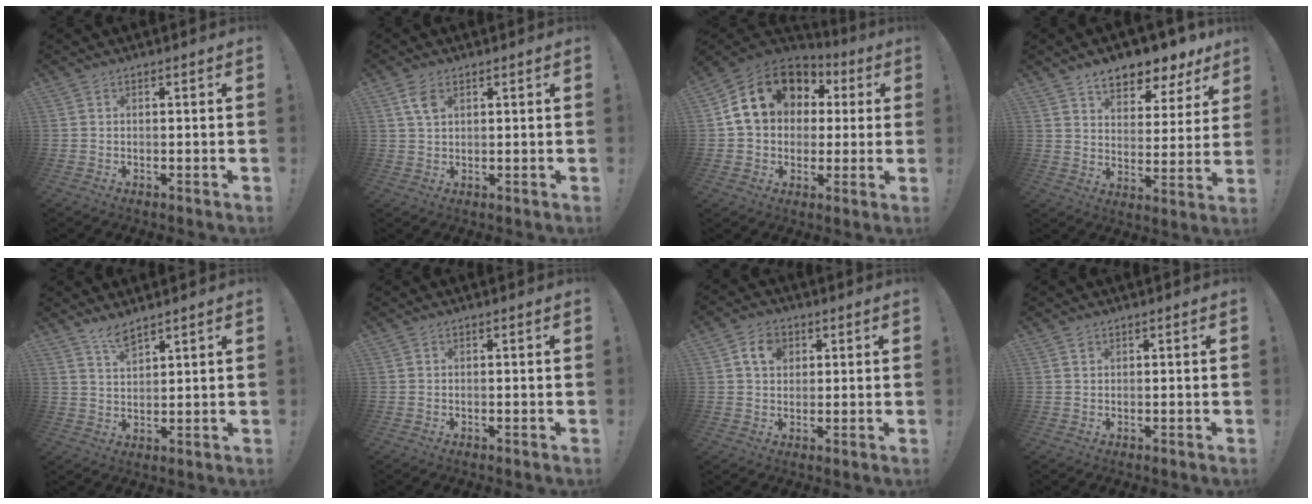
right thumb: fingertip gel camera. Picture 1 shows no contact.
{"total": 4.3, "force": [2.0, 2.2, 3.0], "torque": [-0.059, -0.001, 0.038]}
{"total": 17.4, "force": [5.9, 13.4, 9.4], "torque": [-0.148, -0.009, 0.119]}
{"total": 9.4, "force": [7.4, 4.0, 4.1], "torque": [-0.062, -0.061, 0.131]}
{"total": 5.1, "force": [4.2, 1.3, 2.7], "torque": [-0.055, -0.021, 0.075]}
{"total": 0.0}
{"total": 7.0, "force": [2.5, 5.2, 3.9], "torque": [-0.057, 0.005, 0.045]}
{"total": 0.8, "force": [0.6, 0.6, 0.1], "torque": [0.002, -0.001, 0.010]}